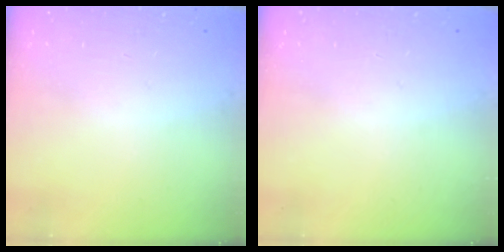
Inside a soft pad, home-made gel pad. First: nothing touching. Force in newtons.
{"total": 0.0}